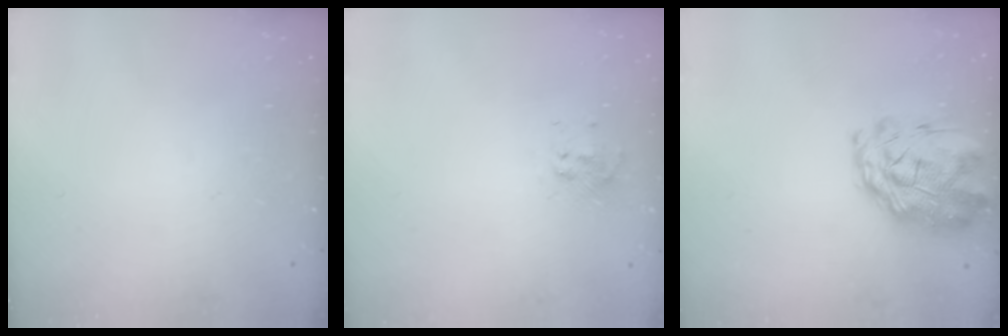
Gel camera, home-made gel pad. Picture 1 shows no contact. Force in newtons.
{"total": 3.4, "press": 3.3, "slide": 1.0}
{"total": 3.2, "press": 2.7, "slide": 1.8}